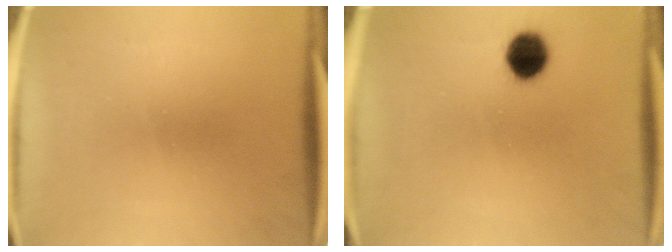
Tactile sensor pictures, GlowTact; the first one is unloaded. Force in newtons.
{"total": 7.0}